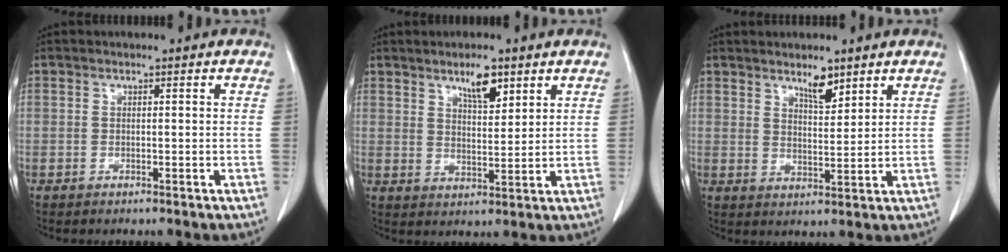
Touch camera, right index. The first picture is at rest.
{"total": 5.1, "force": [3.3, 1.5, 3.6], "torque": [-0.065, -0.002, 0.058]}
{"total": 3.9, "force": [3.0, 1.0, 2.3], "torque": [-0.041, -0.006, 0.053]}